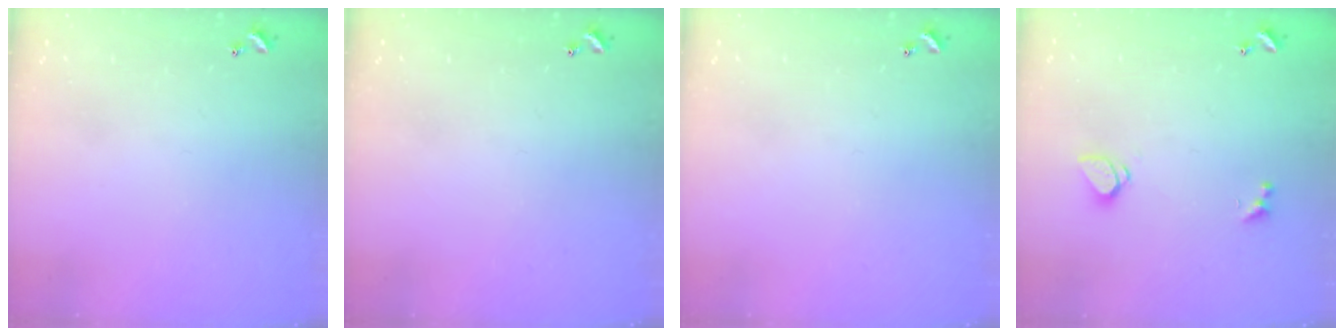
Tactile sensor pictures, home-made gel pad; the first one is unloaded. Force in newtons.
{"total": 0.0}
{"total": 0.0}
{"total": 1.3, "press": 1.2, "slide": 0.4}